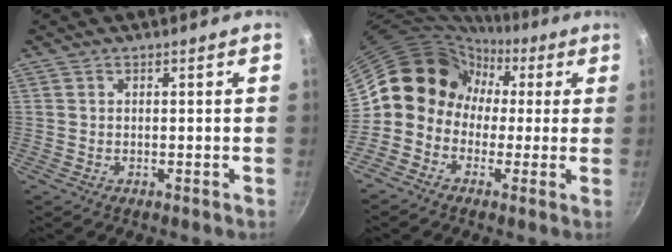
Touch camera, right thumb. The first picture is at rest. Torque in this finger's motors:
{"motor_torque": [1.54, 2.97, 0.83, -0.99, 0.11]}